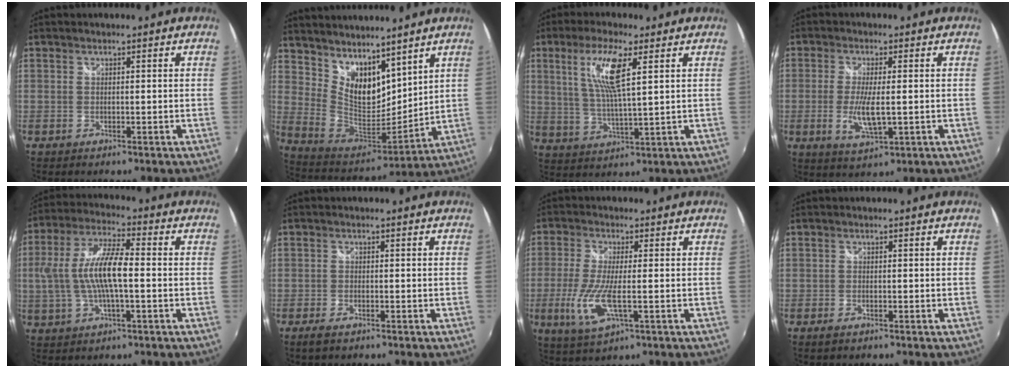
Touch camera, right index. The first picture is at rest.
{"total": 15.1, "force": [10.6, 7.5, 7.7], "torque": [-0.147, 0.000, 0.210]}
{"total": 9.7, "force": [3.7, 1.2, 8.9], "torque": [-0.180, -0.001, 0.076]}
{"total": 6.8, "force": [-1.2, 1.8, 6.5], "torque": [-0.129, -0.014, -0.020]}
{"total": 12.4, "force": [-0.6, 3.5, 11.9], "torque": [-0.235, 0.008, -0.010]}
{"total": 2.6, "force": [-1.8, 1.0, 1.5], "torque": [-0.037, -0.007, -0.034]}
{"total": 9.4, "force": [-2.3, 2.3, 8.8], "torque": [-0.190, -0.018, -0.044]}
{"total": 1.4, "force": [-1.0, 0.7, 0.7], "torque": [-0.015, -0.005, -0.019]}